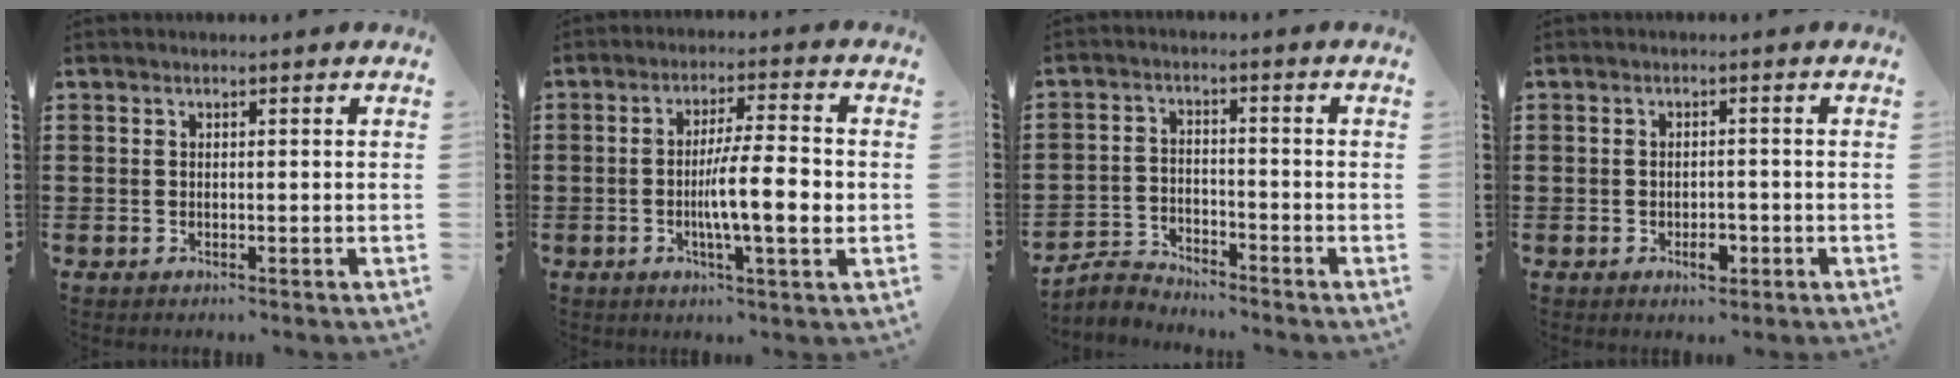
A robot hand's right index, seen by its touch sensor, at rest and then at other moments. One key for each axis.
{"total": 9.0, "fx": -1.2, "fy": 1.3, "fz": 8.9, "tx": -0.141, "ty": -0.002, "tz": -0.022}
{"total": 3.1, "fx": -3.0, "fy": 0.8, "fz": 0.2, "tx": -0.019, "ty": 0.003, "tz": -0.068}
{"total": 2.8, "fx": -1.2, "fy": 1.3, "fz": 2.1, "tx": -0.039, "ty": 0.002, "tz": -0.022}